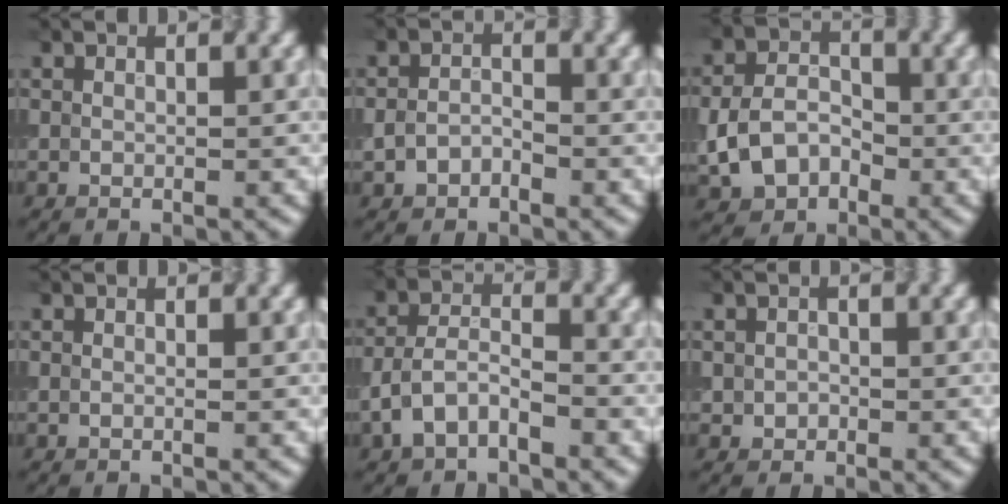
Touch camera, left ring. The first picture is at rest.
{"total": 1.8, "force": [-0.8, 1.1, 1.1], "torque": [-0.026, 0.003, -0.020]}
{"total": 4.8, "force": [-1.5, 3.7, 2.8], "torque": [-0.057, -0.003, -0.028]}
{"total": 0.0}
{"total": 3.8, "force": [-2.2, 1.9, 2.4], "torque": [-0.046, 0.011, -0.050]}
{"total": 1.1, "force": [-0.2, 1.0, 0.5], "torque": [-0.005, -0.003, -0.007]}